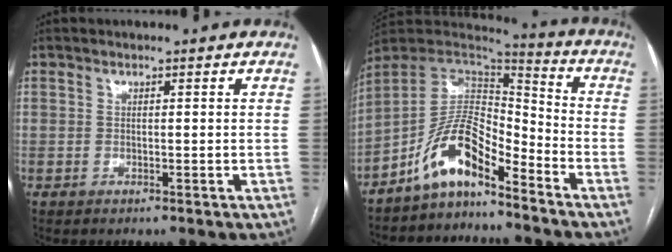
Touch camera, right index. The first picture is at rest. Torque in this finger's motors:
{"motor_torque": [1.16, -0.97, 0.75, 0.17]}